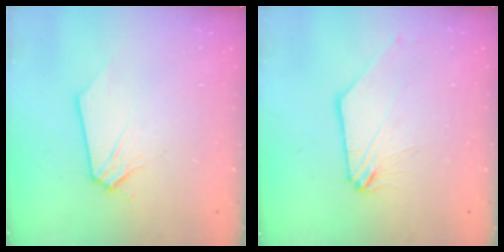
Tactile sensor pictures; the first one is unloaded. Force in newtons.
{"total": 2.5, "press": 2.5, "slide": 0.5}